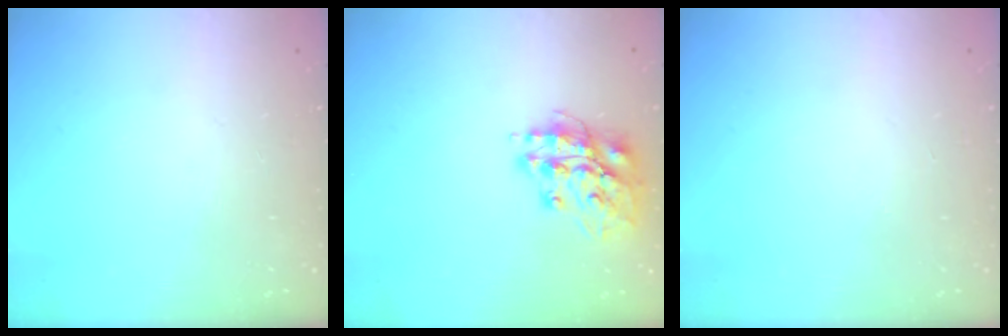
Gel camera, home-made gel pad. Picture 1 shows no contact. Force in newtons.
{"total": 13.9, "press": 13.7, "slide": 2.0}
{"total": 0.0}